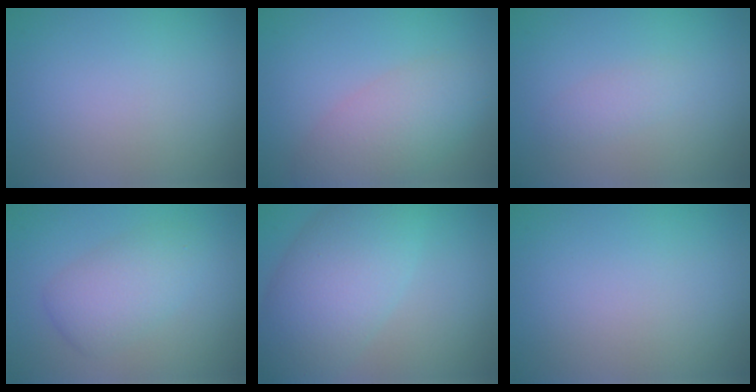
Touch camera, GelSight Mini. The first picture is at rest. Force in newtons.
{"total": 4.4, "press": 4.4, "slide": 0.2}
{"total": 1.2, "press": 1.2, "slide": 0.1}
{"total": 3.5, "press": 3.5, "slide": 0.1}
{"total": 7.6, "press": 7.6, "slide": 0.4}
{"total": 0.0}